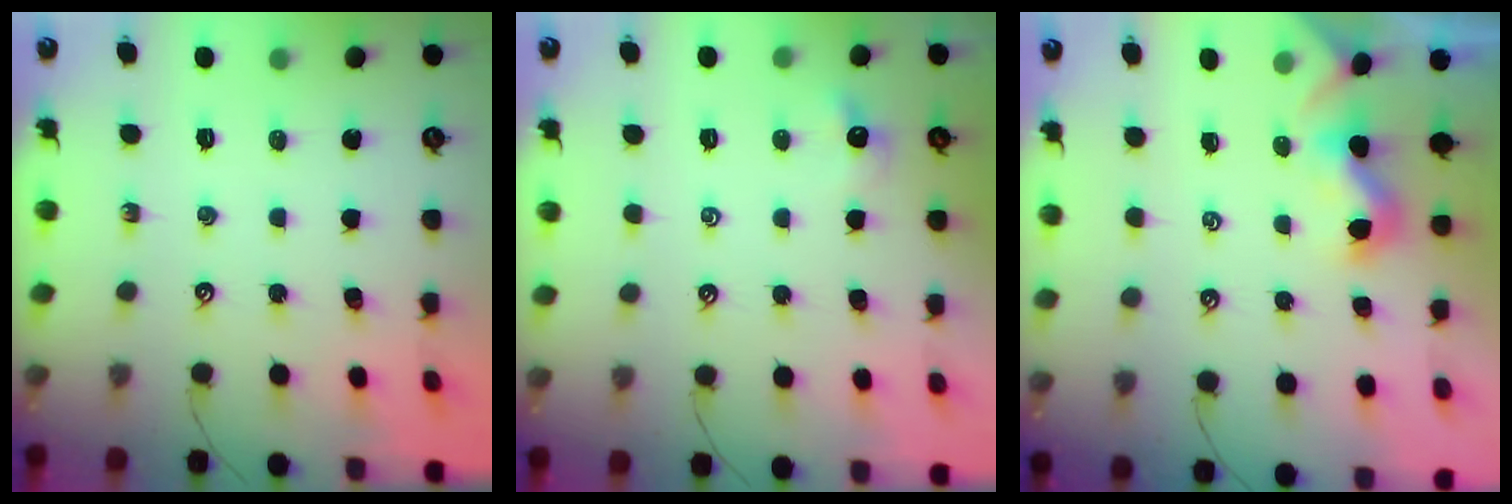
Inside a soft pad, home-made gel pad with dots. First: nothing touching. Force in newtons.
{"total": 0.7, "press": 0.6, "slide": 0.5}
{"total": 1.2, "press": 1.0, "slide": 0.6}